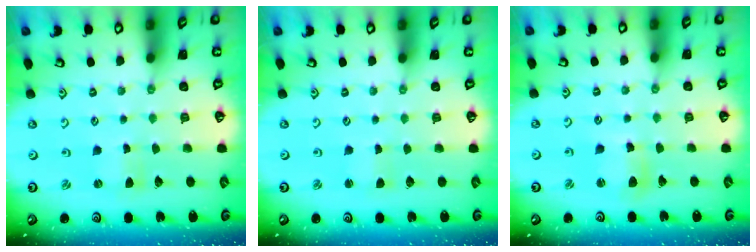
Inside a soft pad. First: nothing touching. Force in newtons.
{"total": 1.6, "press": 1.6, "slide": 0.3}
{"total": 7.2, "press": 7.1, "slide": 1.2}